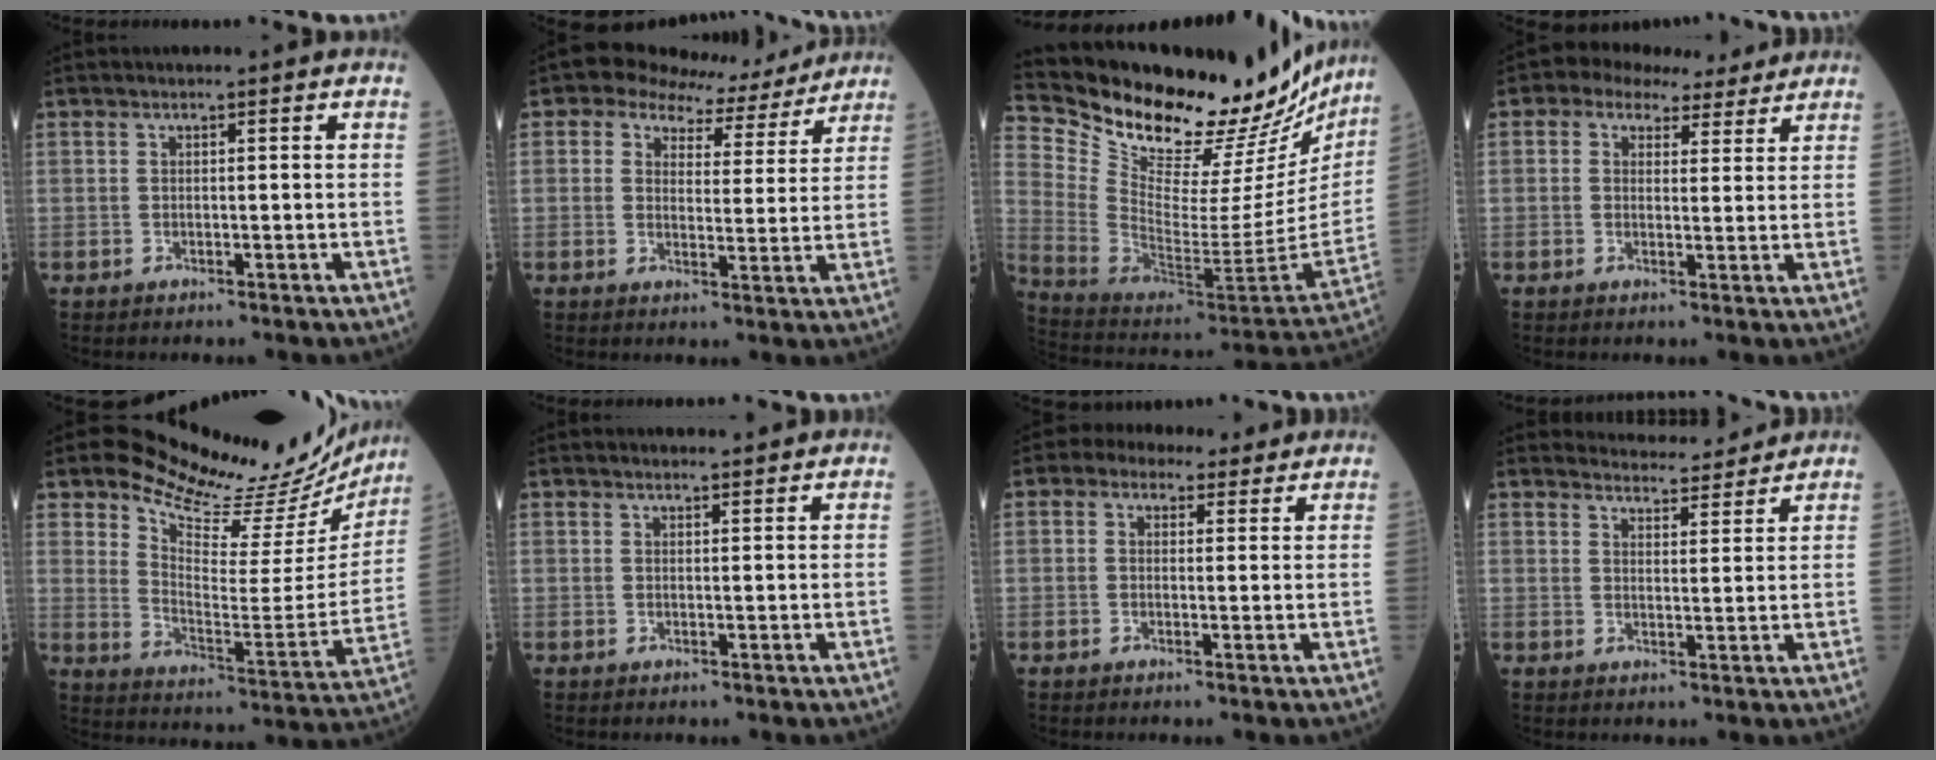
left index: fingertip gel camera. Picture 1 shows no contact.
{"total": 6.9, "force": [5.9, 3.4, 0.8], "torque": [-0.010, 0.007, 0.064]}
{"total": 31.7, "force": [27.8, 8.5, 12.6], "torque": [-0.215, -0.094, 0.383]}
{"total": 6.1, "force": [4.3, 3.8, 2.0], "torque": [-0.027, 0.027, 0.050]}
{"total": 22.7, "force": [20.1, 6.8, 7.8], "torque": [-0.103, -0.065, 0.249]}
{"total": 2.4, "force": [2.3, 0.6, 0.4], "torque": [-0.003, 0.010, 0.024]}
{"total": 4.9, "force": [3.4, 3.2, 1.5], "torque": [-0.019, 0.026, 0.043]}
{"total": 6.2, "force": [6.1, 1.1, 0.2], "torque": [0.002, 0.003, 0.071]}